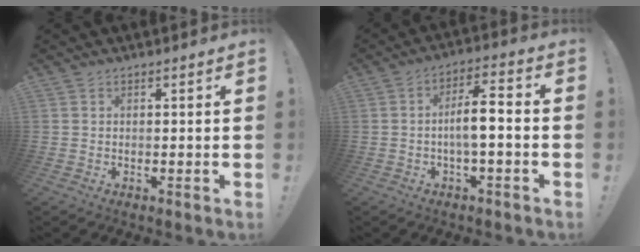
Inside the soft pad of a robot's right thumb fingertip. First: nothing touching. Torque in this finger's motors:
{"motor_torque": [0.13, 0.18, 0.72, -0.25, 0.10]}